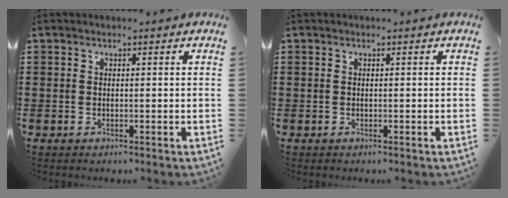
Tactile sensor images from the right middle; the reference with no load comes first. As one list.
[{"total": 0.0}]